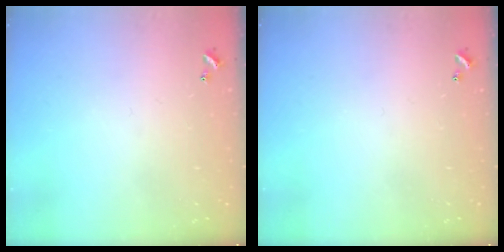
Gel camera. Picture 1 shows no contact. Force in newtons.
{"total": 0.0}